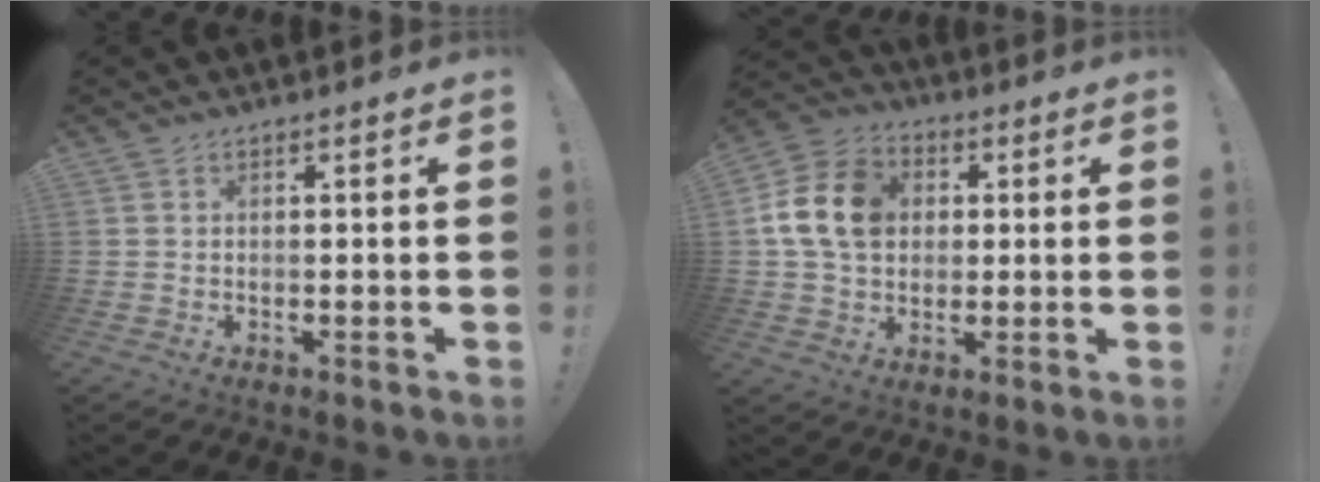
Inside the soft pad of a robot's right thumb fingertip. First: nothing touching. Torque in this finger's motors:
{"motor_torque": [0.45, 0.45, 0.04, 0.03, 0.06]}